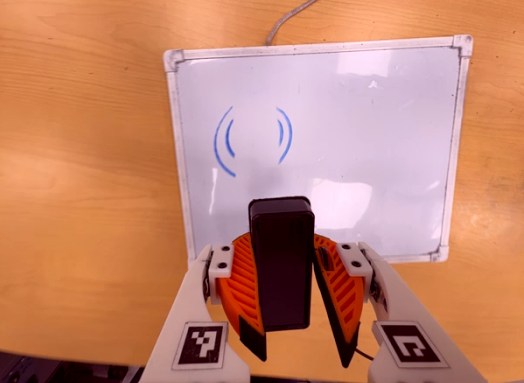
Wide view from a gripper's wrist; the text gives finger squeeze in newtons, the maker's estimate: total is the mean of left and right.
{"total": 7.4, "left": 8.1, "right": 6.7}